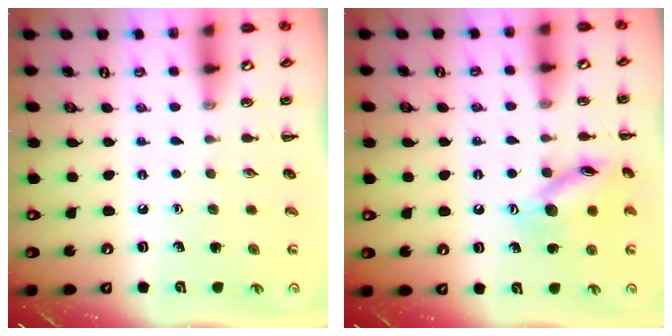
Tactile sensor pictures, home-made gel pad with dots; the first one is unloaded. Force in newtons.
{"total": 12.8, "press": 12.7, "slide": 0.7}